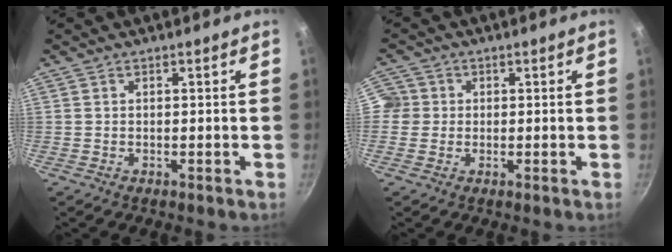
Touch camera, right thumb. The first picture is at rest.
{"total": 3.9, "force": [0.0, 3.9, 0.7], "torque": [0.017, 0.005, -0.010]}